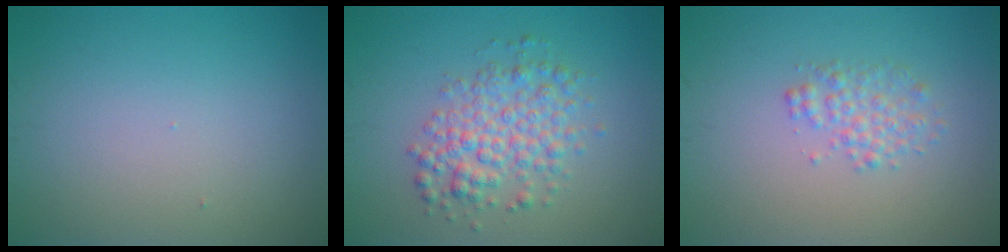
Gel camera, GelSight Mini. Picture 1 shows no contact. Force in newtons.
{"total": 4.3, "press": 4.3, "slide": 0.1}
{"total": 2.0, "press": 2.0, "slide": 0.1}